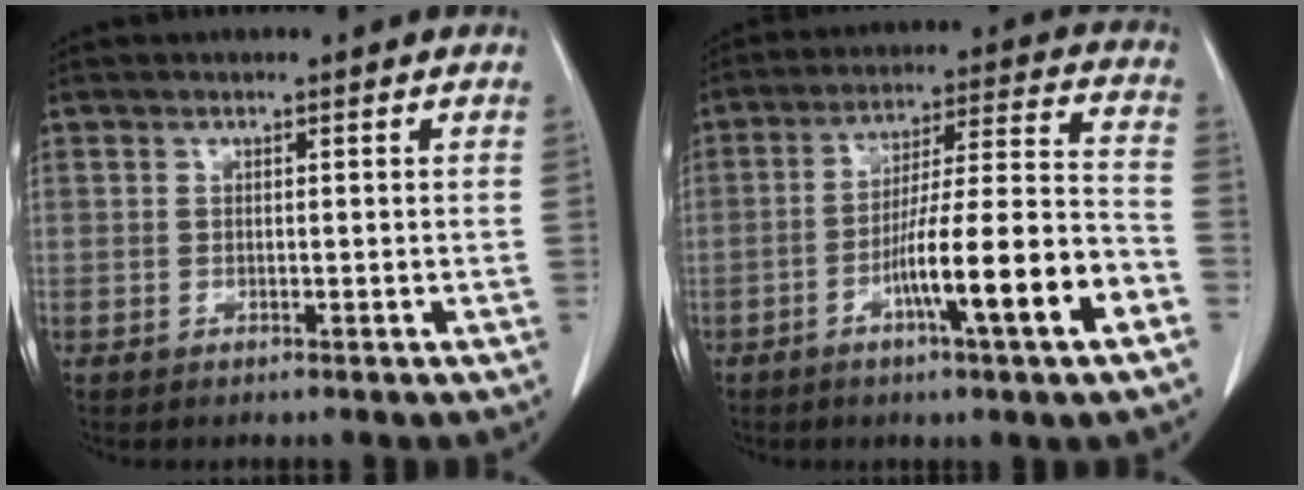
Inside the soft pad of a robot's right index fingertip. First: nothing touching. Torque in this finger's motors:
{"motor_torque": [1.96, -0.18, 1.00, 0.21]}